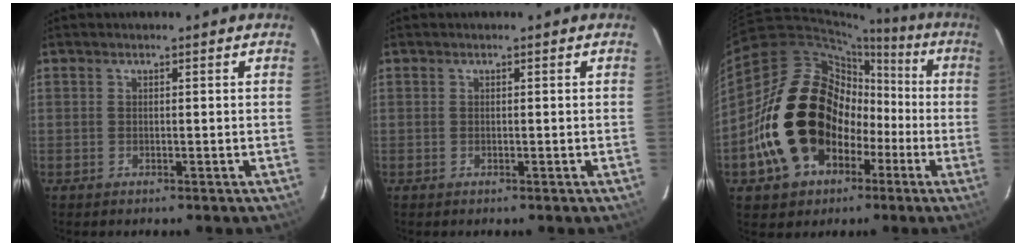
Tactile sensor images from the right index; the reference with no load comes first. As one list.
[{"total": 0.0}, {"total": 22.6, "force": [-4.0, 18.1, 12.9], "torque": [-0.275, 0.047, -0.037]}]